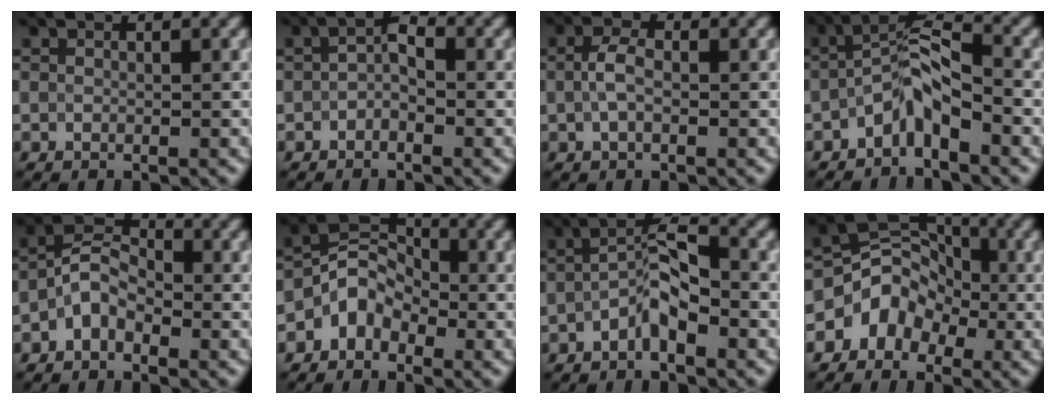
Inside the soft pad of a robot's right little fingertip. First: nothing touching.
{"total": 2.0, "force": [-0.7, 1.0, 1.5], "torque": [-0.028, 0.007, -0.016]}
{"total": 2.5, "force": [0.0, 1.4, 2.0], "torque": [-0.046, 0.005, -0.005]}
{"total": 4.1, "force": [-2.0, 1.4, 3.3], "torque": [-0.062, 0.019, -0.046]}
{"total": 3.5, "force": [-1.4, 2.2, 2.2], "torque": [-0.040, 0.013, -0.035]}
{"total": 3.9, "force": [-1.8, 2.8, 2.0], "torque": [-0.026, 0.012, -0.044]}
{"total": 3.8, "force": [-1.5, 1.4, 3.2], "torque": [-0.056, 0.013, -0.033]}
{"total": 5.0, "force": [-1.8, 4.1, 2.2], "torque": [-0.026, 0.007, -0.041]}